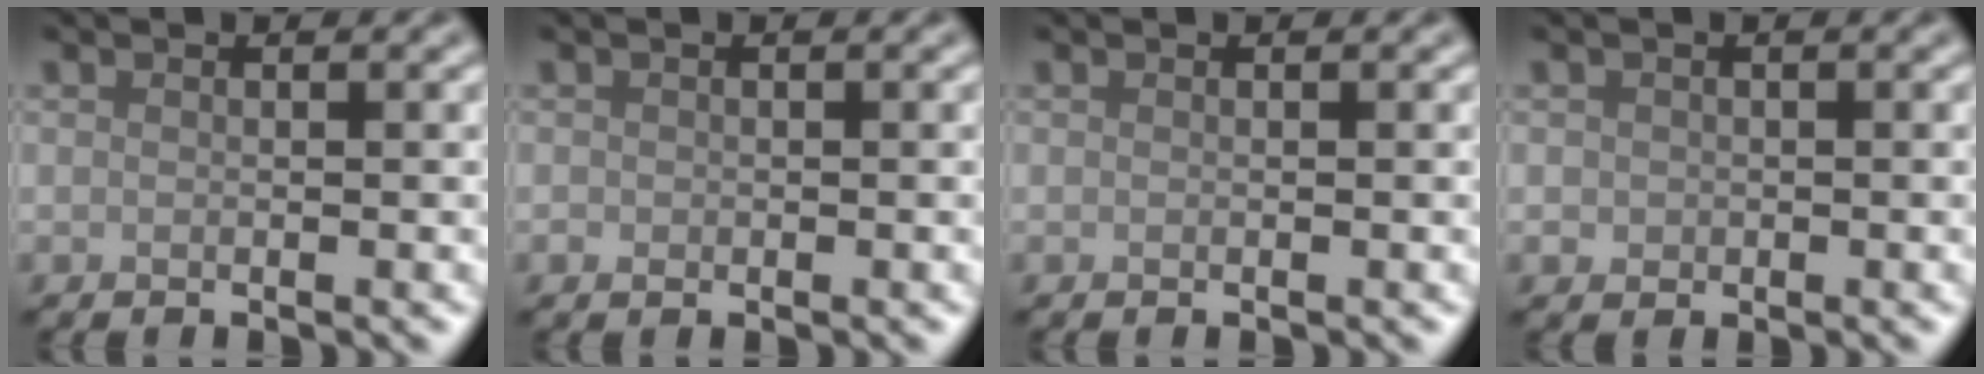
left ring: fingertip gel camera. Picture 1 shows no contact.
{"total": 0.6, "force": [-0.1, 0.5, 0.1], "torque": [0.002, -0.005, -0.003]}
{"total": 0.0}
{"total": 0.9, "force": [0.0, 0.9, 0.2], "torque": [0.004, -0.005, -0.002]}